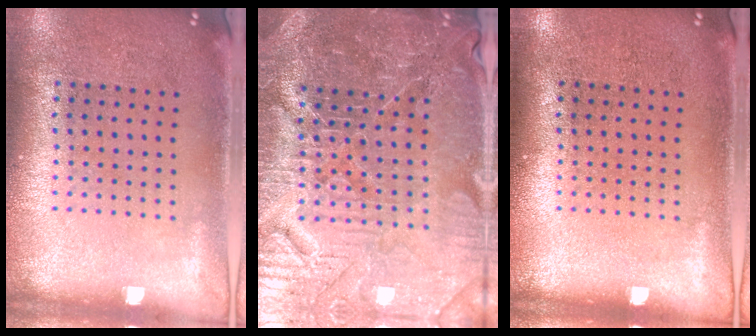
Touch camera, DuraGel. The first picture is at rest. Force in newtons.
{"total": 5.5, "press": 5.1, "slide": 2.0}
{"total": 0.0}